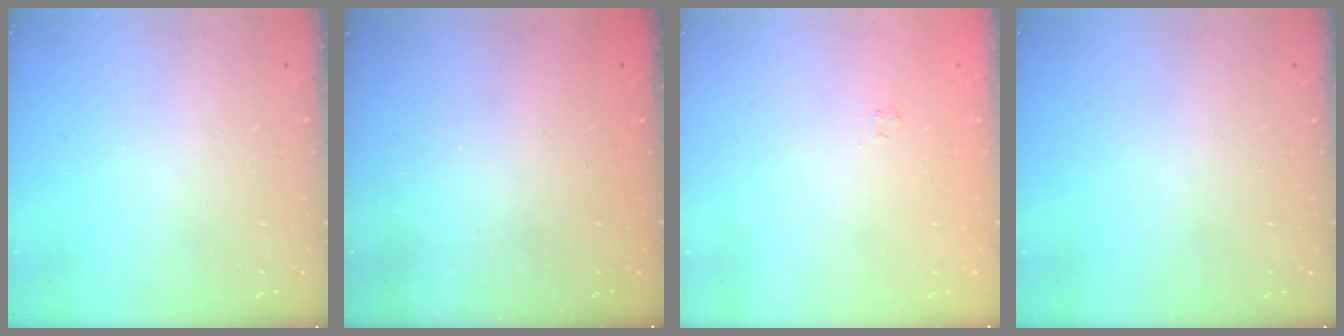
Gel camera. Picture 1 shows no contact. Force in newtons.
{"total": 2.3, "press": 2.2, "slide": 0.8}
{"total": 1.7, "press": 1.2, "slide": 1.1}
{"total": 0.0}